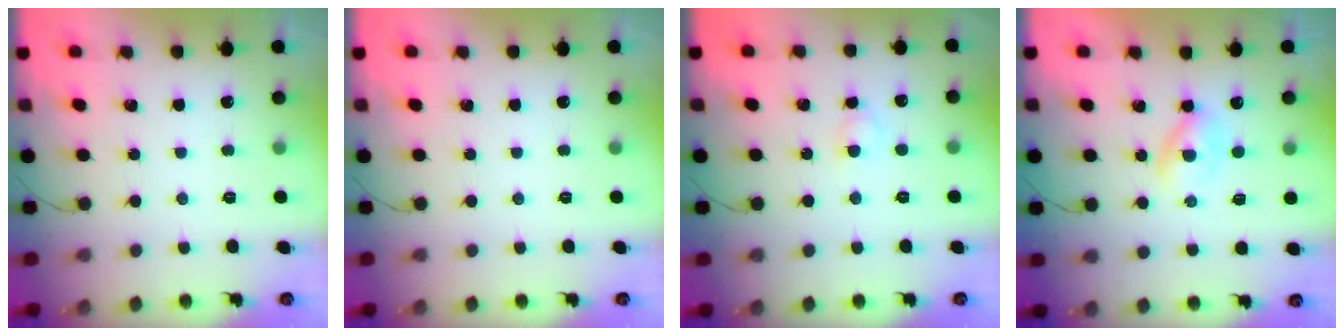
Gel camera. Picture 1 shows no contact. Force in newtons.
{"total": 0.0}
{"total": 2.5, "press": 2.3, "slide": 1.1}
{"total": 2.4, "press": 2.2, "slide": 1.0}